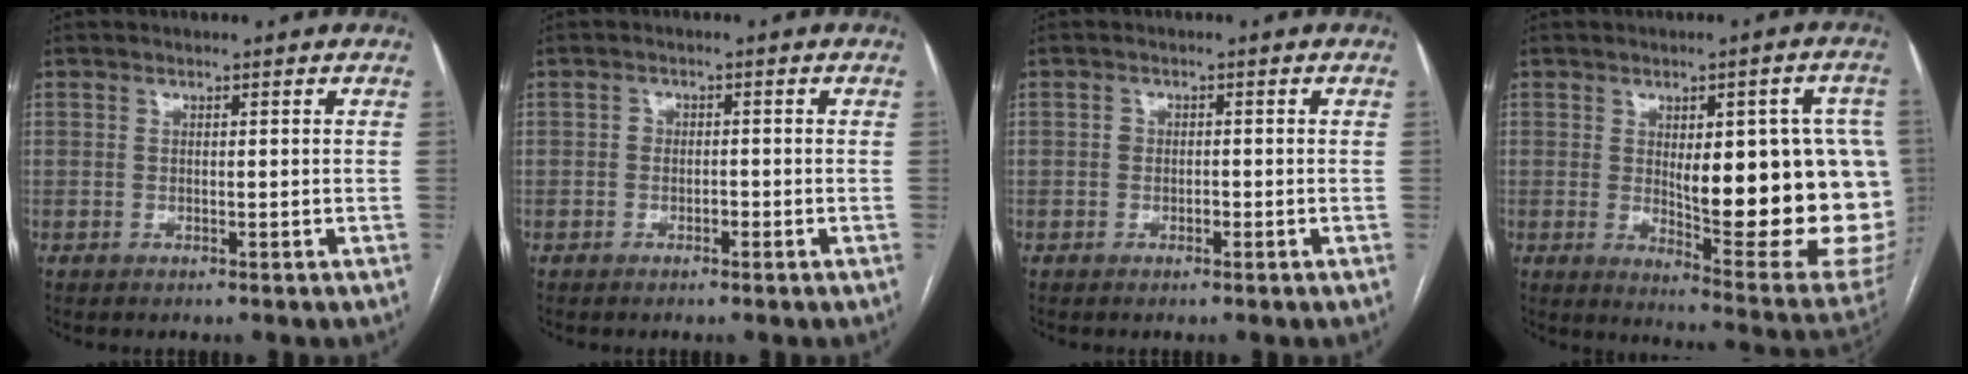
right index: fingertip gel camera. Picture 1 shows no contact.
{"total": 1.3, "force": [-0.7, 0.9, 0.7], "torque": [-0.006, 0.006, -0.011]}
{"total": 1.2, "force": [-0.5, 0.9, 0.6], "torque": [-0.006, 0.005, -0.007]}
{"total": 23.1, "force": [-0.1, 5.5, 22.4], "torque": [-0.210, 0.006, 0.020]}